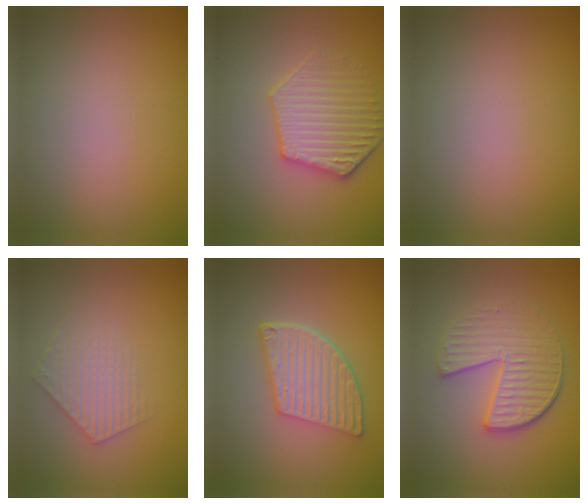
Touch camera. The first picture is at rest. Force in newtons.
{"total": 4.2, "press": 3.9, "slide": 1.6}
{"total": 0.0}
{"total": 2.4, "press": 2.4, "slide": 0.3}
{"total": 5.5, "press": 4.1, "slide": 3.7}
{"total": 4.6, "press": 3.8, "slide": 2.5}